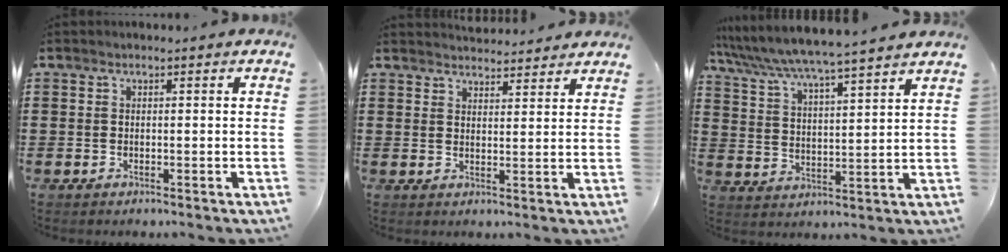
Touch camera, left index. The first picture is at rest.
{"total": 3.1, "force": [3.1, 0.2, 0.0], "torque": [-0.002, -0.014, 0.056]}
{"total": 5.1, "force": [4.8, -0.8, 1.6], "torque": [-0.056, -0.040, 0.076]}